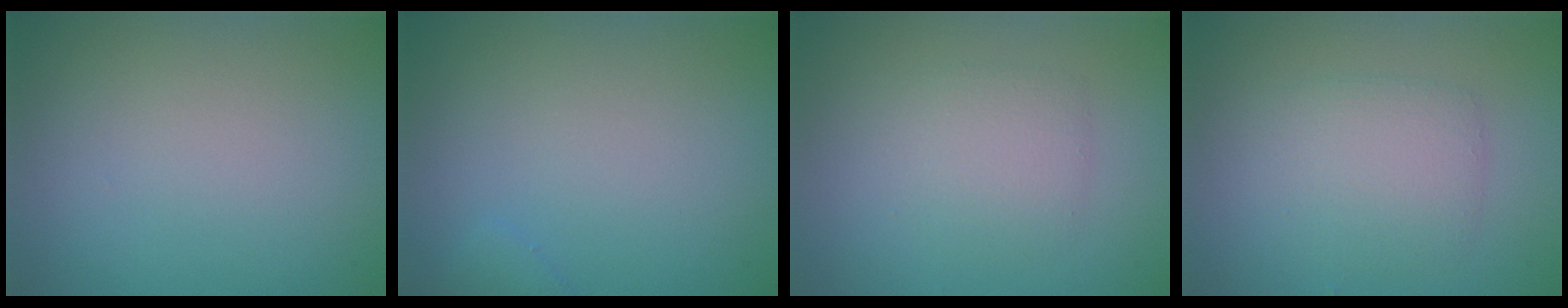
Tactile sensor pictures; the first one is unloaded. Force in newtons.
{"total": 0.7, "press": 0.7, "slide": 0.0}
{"total": 2.3, "press": 2.3, "slide": 0.1}
{"total": 3.3, "press": 3.3, "slide": 0.1}